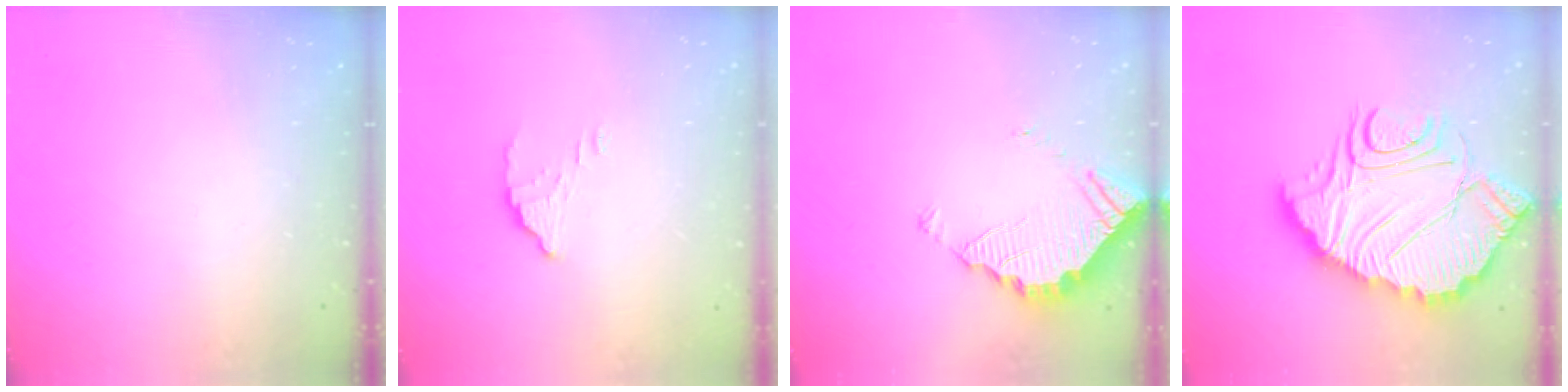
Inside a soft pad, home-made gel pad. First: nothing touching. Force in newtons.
{"total": 3.1, "press": 3.0, "slide": 0.4}
{"total": 3.5, "press": 3.5, "slide": 0.2}
{"total": 22.6, "press": 22.5, "slide": 1.9}